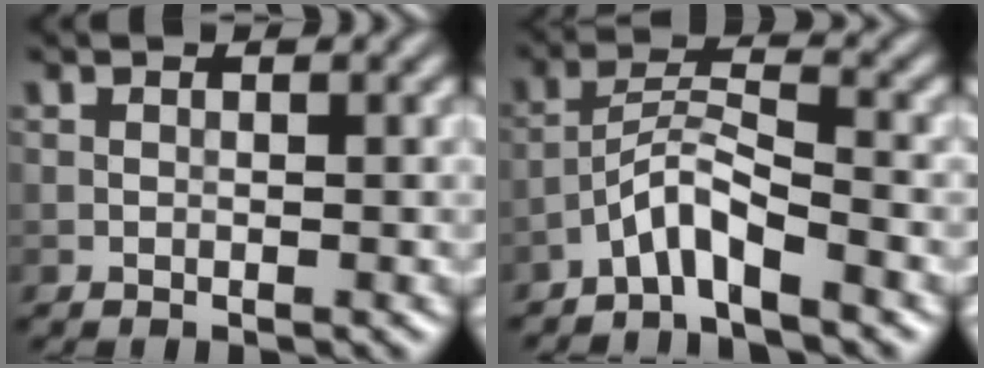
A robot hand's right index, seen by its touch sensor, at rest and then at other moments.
{"total": 3.6, "force": [-2.8, 0.4, 2.3], "torque": [-0.046, 0.013, -0.061]}